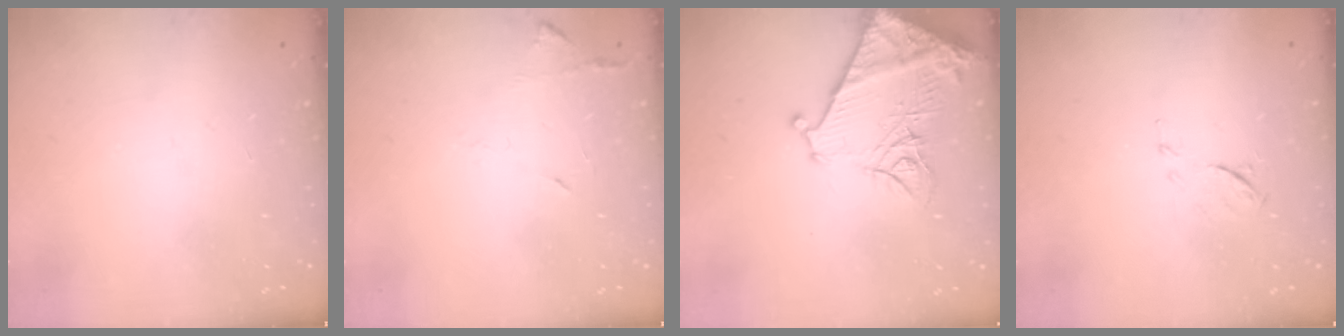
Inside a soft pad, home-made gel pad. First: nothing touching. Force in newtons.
{"total": 5.8, "press": 5.8, "slide": 0.7}
{"total": 17.0, "press": 16.8, "slide": 2.0}
{"total": 6.2, "press": 6.2, "slide": 0.9}